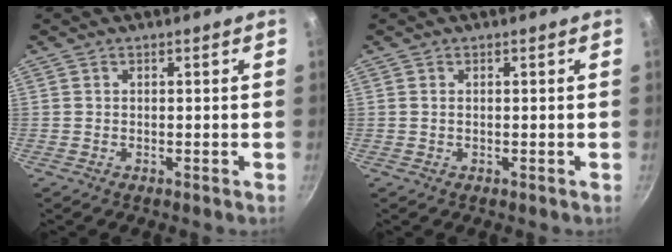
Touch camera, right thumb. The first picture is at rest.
{"total": 0.6, "force": [0.1, 0.3, 0.5], "torque": [-0.008, 0.001, 0.002]}